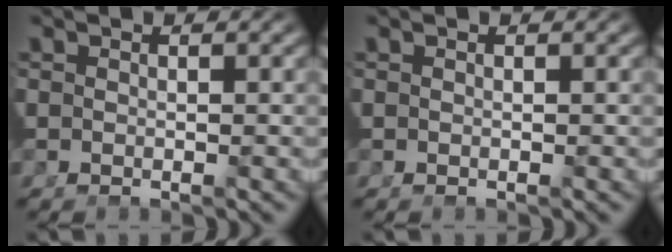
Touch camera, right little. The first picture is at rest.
{"total": 0.0}